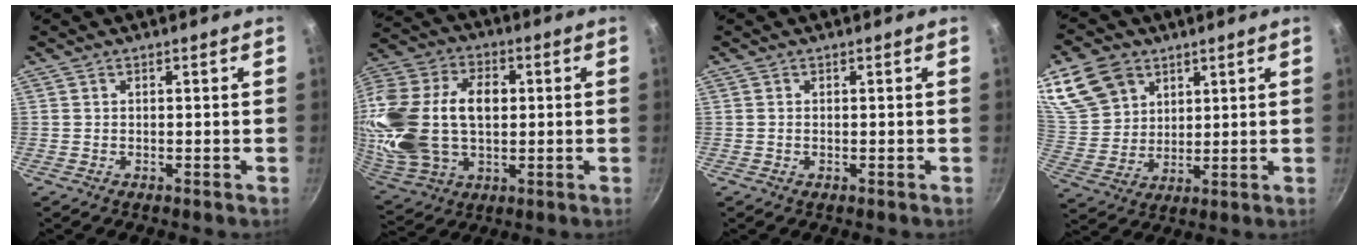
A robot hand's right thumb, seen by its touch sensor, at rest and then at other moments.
{"total": 27.0, "force": [2.5, 18.0, 20.0], "torque": [-0.421, 0.025, 0.047]}
{"total": 0.0}
{"total": 14.1, "force": [7.5, 10.4, 6.0], "torque": [-0.102, -0.018, 0.155]}